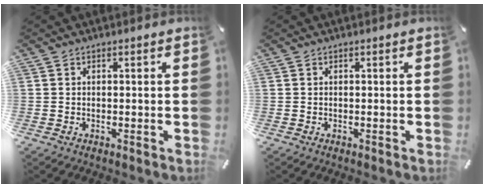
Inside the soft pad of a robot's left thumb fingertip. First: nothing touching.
{"total": 0.0}